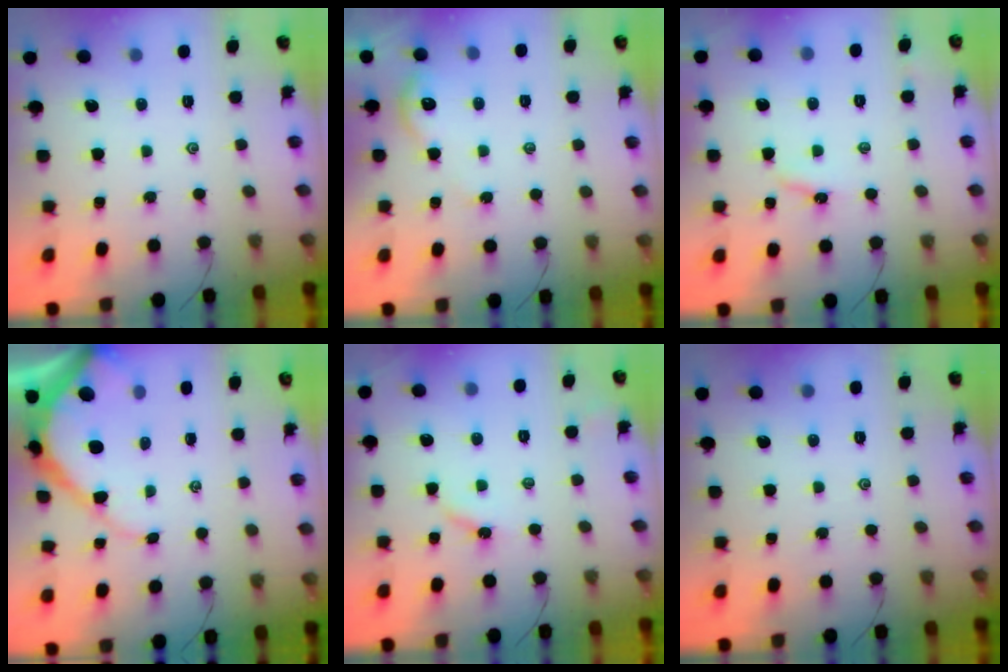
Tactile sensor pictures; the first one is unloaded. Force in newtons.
{"total": 4.6, "press": 4.5, "slide": 0.5}
{"total": 2.9, "press": 2.8, "slide": 0.4}
{"total": 7.8, "press": 7.7, "slide": 0.7}
{"total": 3.6, "press": 3.6, "slide": 0.3}
{"total": 0.0}